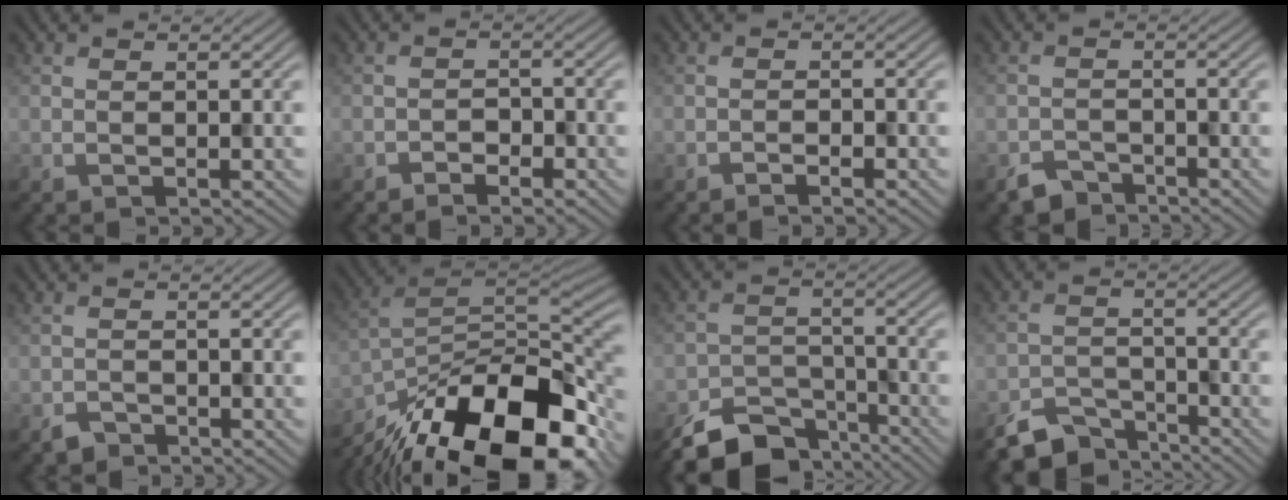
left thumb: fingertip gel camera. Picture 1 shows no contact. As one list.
[{"total": 1.9, "force": [-1.5, 1.0, 0.8], "torque": [-0.010, 0.003, -0.030]}, {"total": 1.3, "force": [-1.0, 0.3, 0.8], "torque": [-0.011, 0.001, -0.019]}, {"total": 2.9, "force": [-2.5, 1.3, 0.7], "torque": [-0.011, -0.001, -0.054]}, {"total": 1.6, "force": [-1.4, 0.7, 0.3], "torque": [-0.005, 0.000, -0.030]}, {"total": 19.8, "force": [-12.6, 8.4, 12.7], "torque": [-0.238, -0.029, -0.203]}, {"total": 9.1, "force": [-7.1, 4.4, 3.7], "torque": [-0.063, -0.014, -0.121]}, {"total": 6.1, "force": [-5.2, 2.3, 2.1], "torque": [-0.036, -0.009, -0.102]}]